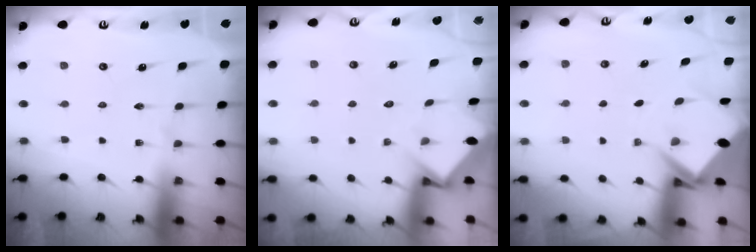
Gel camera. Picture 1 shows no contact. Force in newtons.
{"total": 3.6, "press": 3.6, "slide": 0.2}
{"total": 6.1, "press": 6.0, "slide": 0.6}